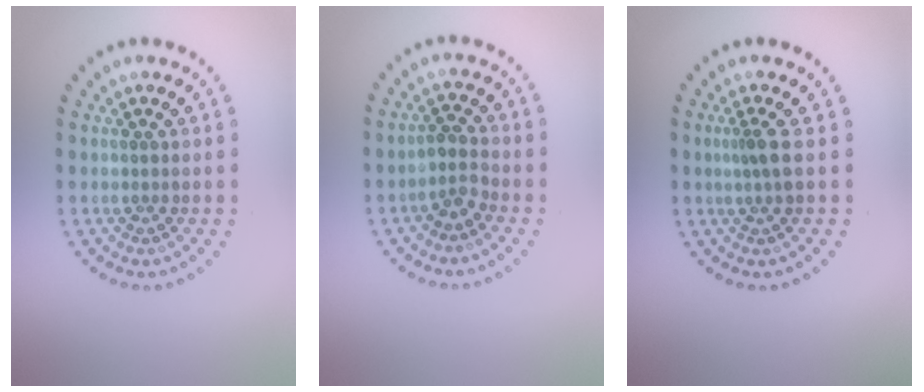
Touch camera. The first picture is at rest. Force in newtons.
{"total": 2.0, "press": 1.5, "slide": 1.3}
{"total": 1.8, "press": 1.2, "slide": 1.3}